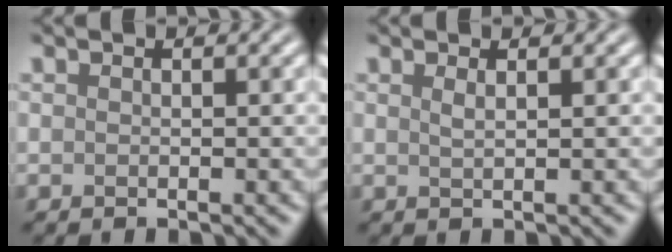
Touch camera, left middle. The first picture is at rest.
{"total": 1.0, "force": [0.5, 0.3, 0.8], "torque": [-0.009, 0.001, 0.007]}